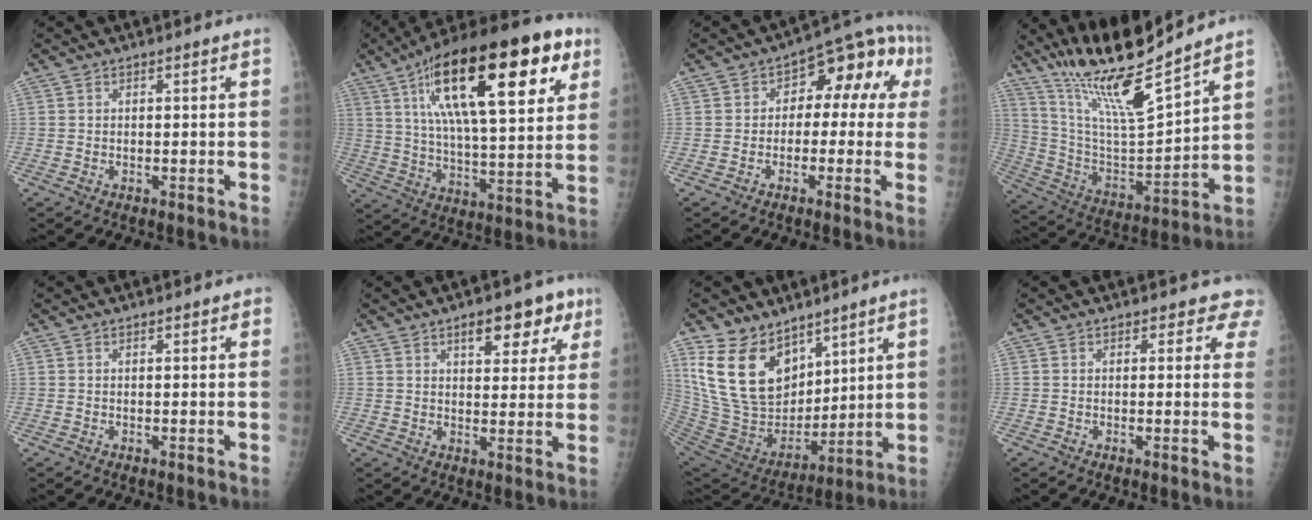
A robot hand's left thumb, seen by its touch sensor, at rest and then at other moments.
{"total": 28.7, "force": [12.5, 10.2, 23.7], "torque": [-0.360, -0.010, 0.197]}
{"total": 11.3, "force": [0.9, 7.3, 8.6], "torque": [-0.053, 0.051, -0.004]}
{"total": 19.0, "force": [15.6, 1.3, 10.8], "torque": [-0.174, -0.083, 0.297]}
{"total": 1.4, "force": [0.6, 0.6, 1.1], "torque": [-0.009, 0.002, 0.005]}
{"total": 9.5, "force": [5.1, 4.8, 6.4], "torque": [-0.045, -0.015, 0.066]}
{"total": 19.2, "force": [11.8, 11.8, 9.6], "torque": [-0.146, -0.058, 0.243]}
{"total": 3.7, "force": [2.8, 2.1, 1.1], "torque": [0.025, -0.010, 0.015]}